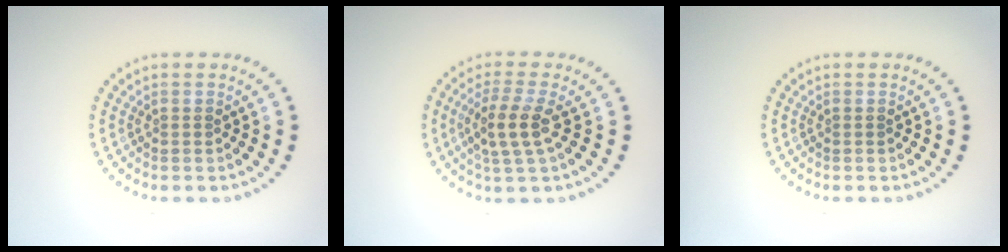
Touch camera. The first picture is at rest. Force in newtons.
{"total": 3.0, "press": 2.6, "slide": 1.5}
{"total": 0.0}